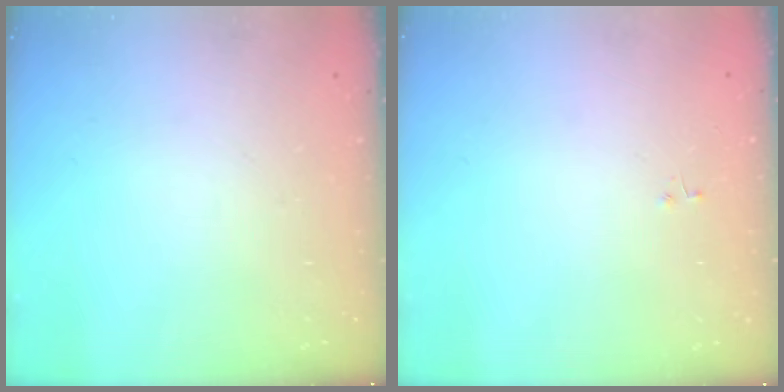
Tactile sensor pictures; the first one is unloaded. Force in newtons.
{"total": 0.0}